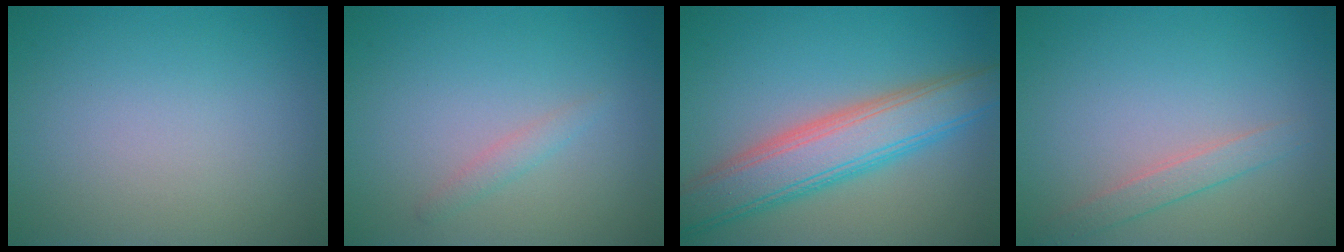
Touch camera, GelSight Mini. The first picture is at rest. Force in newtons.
{"total": 1.1, "press": 1.1, "slide": 0.2}
{"total": 7.0, "press": 7.0, "slide": 0.3}
{"total": 1.7, "press": 1.7, "slide": 0.1}